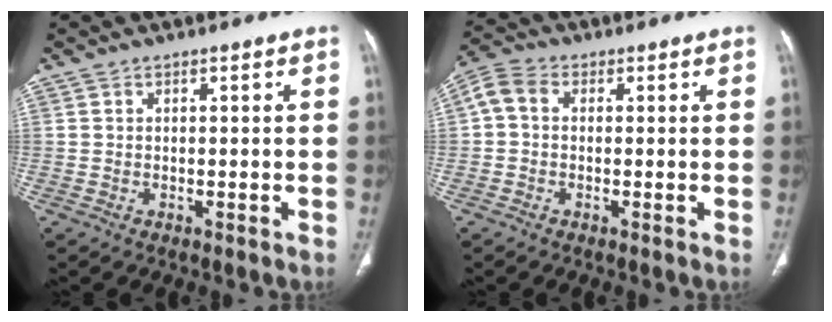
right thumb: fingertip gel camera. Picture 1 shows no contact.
{"total": 4.7, "force": [0.4, 3.4, 3.2], "torque": [-0.067, 0.013, -0.004]}